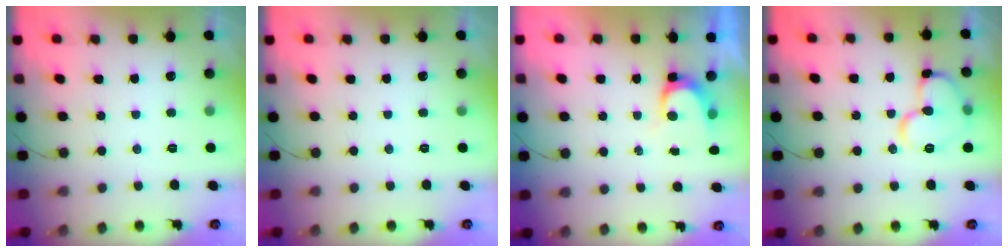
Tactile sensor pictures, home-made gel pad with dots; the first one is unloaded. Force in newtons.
{"total": 0.0}
{"total": 3.5, "press": 3.5, "slide": 0.3}
{"total": 12.5, "press": 12.4, "slide": 1.6}